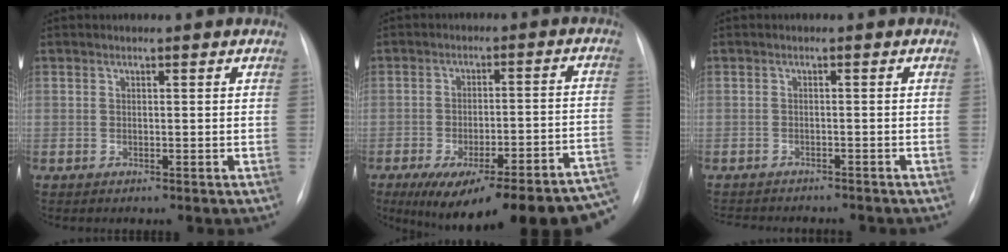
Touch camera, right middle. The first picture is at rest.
{"total": 23.8, "force": [-16.9, 5.0, 16.0], "torque": [-0.162, 0.001, -0.220]}
{"total": 7.7, "force": [-7.1, 1.8, 2.4], "torque": [-0.033, -0.005, -0.092]}